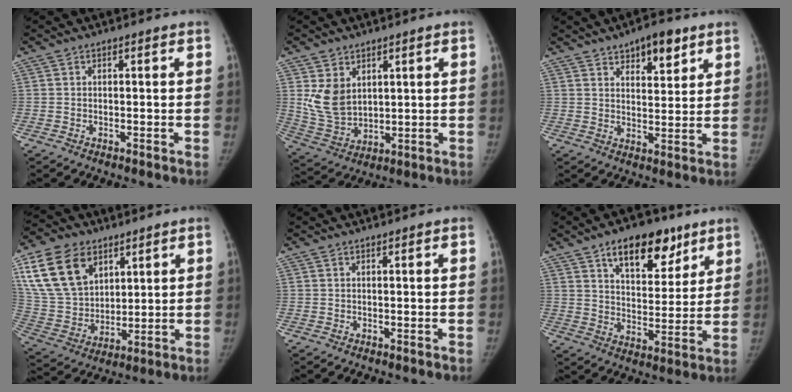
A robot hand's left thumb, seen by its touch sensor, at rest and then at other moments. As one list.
[{"total": 8.8, "force": [3.0, 6.3, 5.3], "torque": [-0.081, -0.022, 0.080]}, {"total": 8.1, "force": [5.0, 3.6, 5.3], "torque": [-0.051, -0.026, 0.072]}, {"total": 18.2, "force": [8.7, 12.3, 10.1], "torque": [-0.176, -0.022, 0.175]}, {"total": 0.6, "force": [0.5, 0.0, 0.1], "torque": [-0.003, 0.006, 0.011]}, {"total": 14.9, "force": [9.0, 7.6, 9.1], "torque": [-0.088, -0.043, 0.140]}]